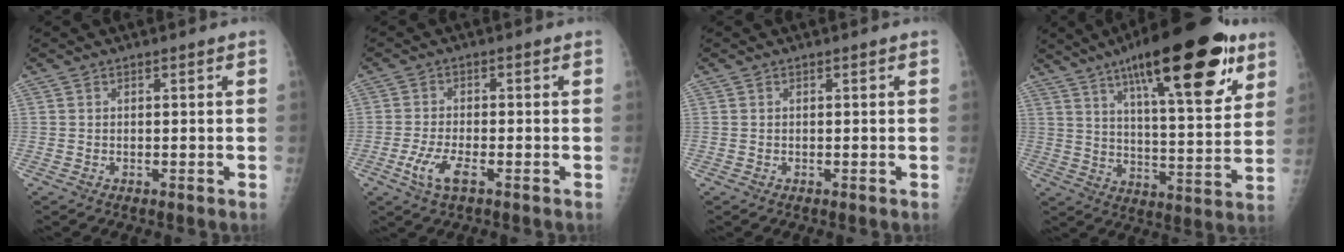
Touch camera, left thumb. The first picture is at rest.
{"total": 5.1, "force": [-2.3, 1.6, 4.3], "torque": [-0.098, 0.004, -0.045]}
{"total": 0.0}
{"total": 26.2, "force": [14.5, 7.5, 20.5], "torque": [-0.290, -0.039, 0.222]}